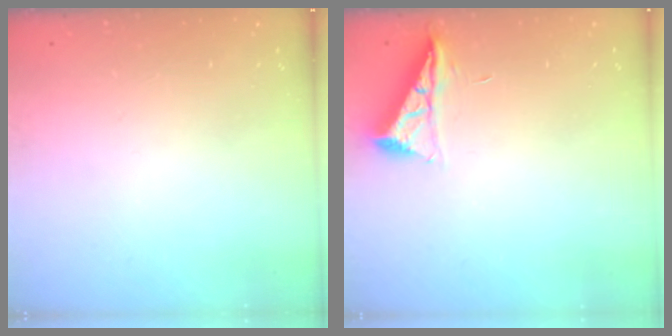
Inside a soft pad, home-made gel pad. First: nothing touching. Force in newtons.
{"total": 6.5, "press": 6.4, "slide": 0.9}